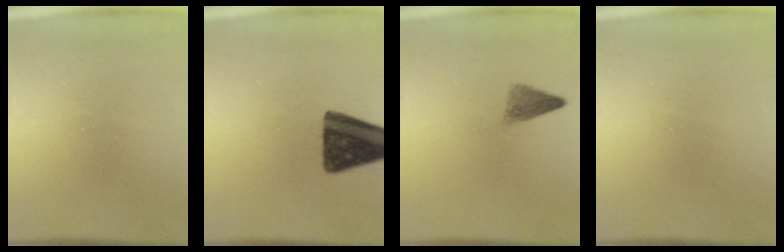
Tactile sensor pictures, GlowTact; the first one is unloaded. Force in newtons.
{"total": 14.3}
{"total": 2.5}
{"total": 0.0}